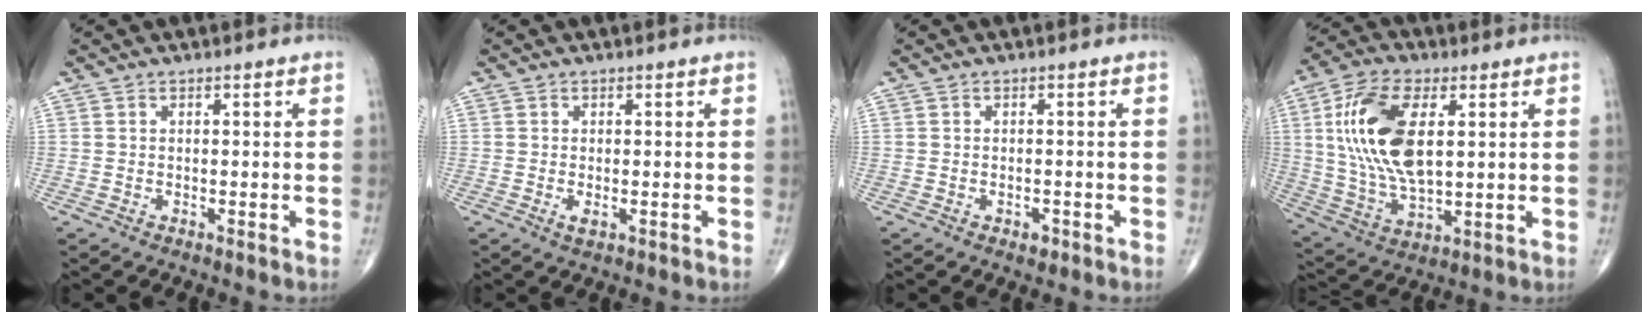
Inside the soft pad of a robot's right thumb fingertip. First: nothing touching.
{"total": 1.3, "force": [-0.4, 0.5, 1.1], "torque": [-0.019, -0.003, -0.007]}
{"total": 1.5, "force": [-0.9, 0.9, 0.9], "torque": [-0.009, 0.002, -0.011]}
{"total": 17.3, "force": [3.7, 8.5, 14.6], "torque": [-0.286, -0.008, 0.074]}